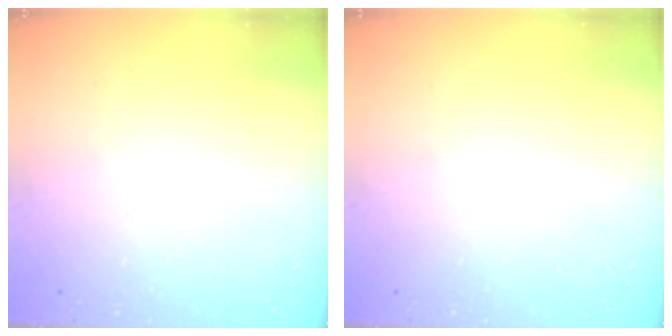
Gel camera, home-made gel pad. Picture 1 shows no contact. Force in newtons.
{"total": 0.0}